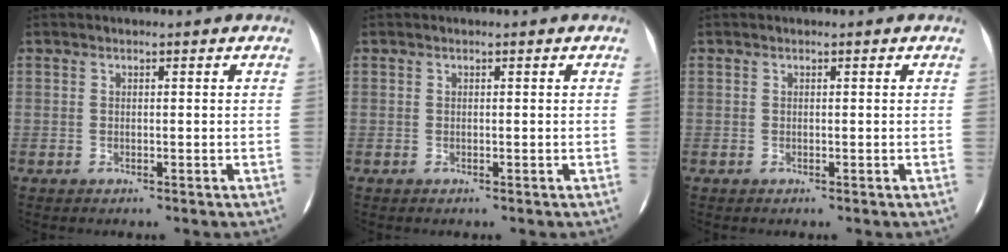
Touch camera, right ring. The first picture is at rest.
{"total": 0.0}
{"total": 0.0}